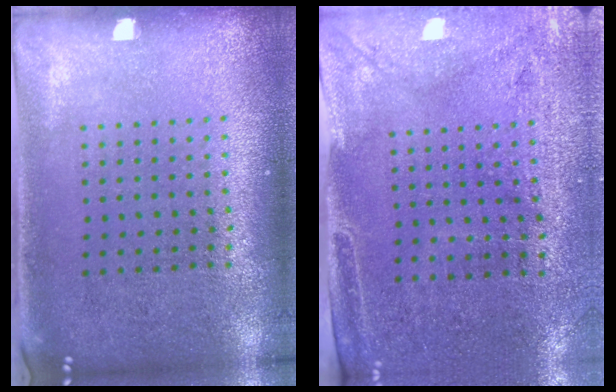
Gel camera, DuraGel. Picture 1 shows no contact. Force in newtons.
{"total": 3.0, "press": 2.5, "slide": 1.6}